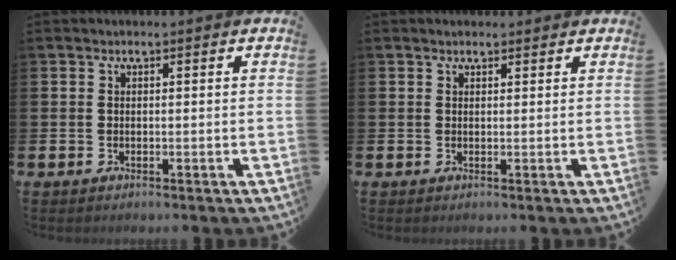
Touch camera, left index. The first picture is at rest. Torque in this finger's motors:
{"motor_torque": [0.54, -0.75, 0.02, 0.01]}